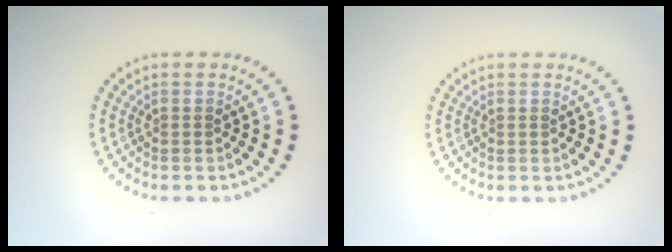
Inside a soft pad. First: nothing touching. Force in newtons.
{"total": 0.0}